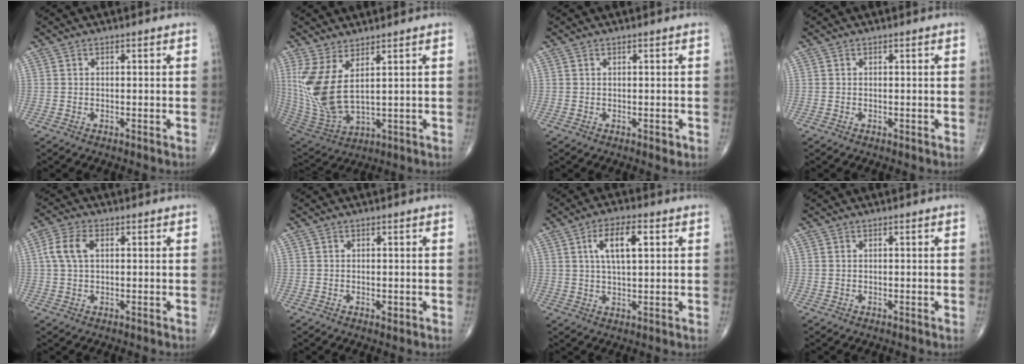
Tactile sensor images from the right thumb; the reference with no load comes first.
{"total": 12.4, "force": [3.7, 4.9, 10.8], "torque": [-0.247, -0.031, 0.092]}
{"total": 0.9, "force": [-0.2, 0.4, 0.8], "torque": [-0.005, -0.002, -0.002]}
{"total": 0.0}
{"total": 5.4, "force": [1.1, 3.1, 4.3], "torque": [-0.103, 0.014, 0.019]}
{"total": 0.8, "force": [-0.2, 0.5, 0.6], "torque": [-0.008, -0.002, -0.003]}
{"total": 8.2, "force": [2.6, 3.2, 7.0], "torque": [-0.118, 0.000, 0.044]}
{"total": 0.0}